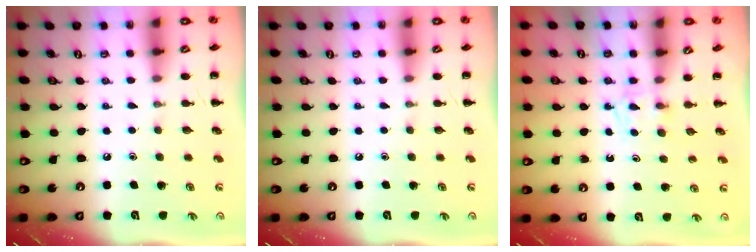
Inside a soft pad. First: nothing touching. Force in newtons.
{"total": 0.0}
{"total": 2.4, "press": 2.1, "slide": 1.1}